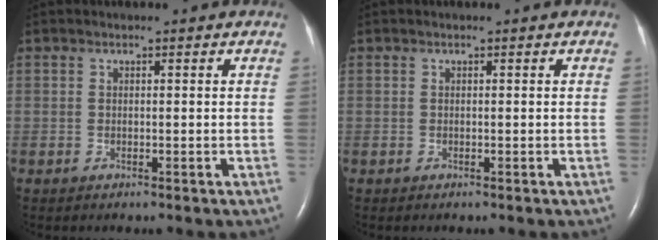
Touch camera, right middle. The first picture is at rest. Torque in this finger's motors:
{"motor_torque": [0.03, -0.02, 0.01, 0.00]}